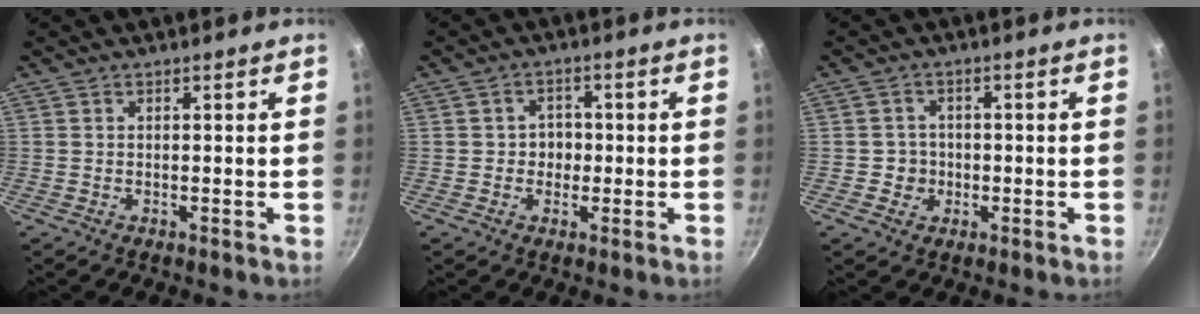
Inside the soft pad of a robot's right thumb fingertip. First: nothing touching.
{"total": 3.7, "force": [-0.4, 3.3, 1.6], "torque": [0.005, 0.007, -0.009]}
{"total": 3.5, "force": [-0.8, 3.3, 0.7], "torque": [0.014, 0.007, -0.016]}